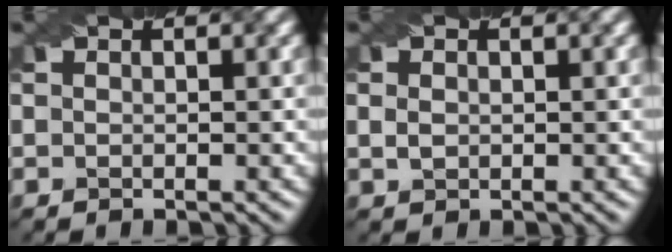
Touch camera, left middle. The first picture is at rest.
{"total": 1.4, "force": [0.2, 1.0, 0.9], "torque": [-0.021, 0.000, 0.006]}